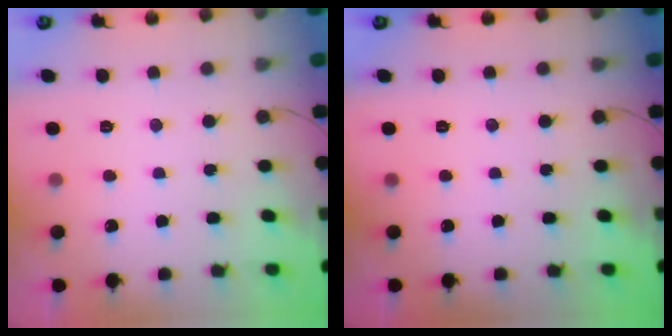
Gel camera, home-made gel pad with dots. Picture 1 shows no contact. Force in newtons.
{"total": 0.0}